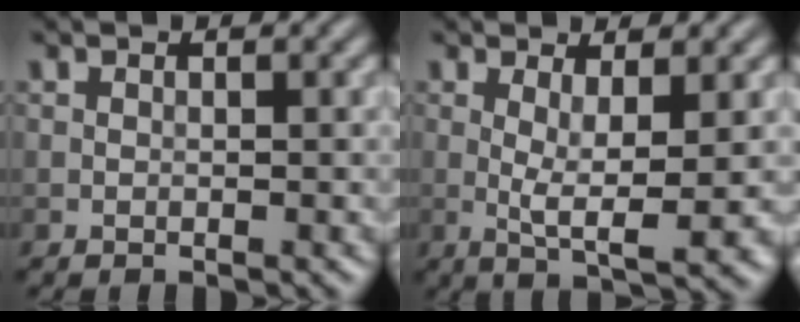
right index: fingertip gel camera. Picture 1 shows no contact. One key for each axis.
{"total": 4.8, "fx": 0.4, "fy": 0.9, "fz": 4.7, "tx": -0.082, "ty": -0.012, "tz": 0.009}